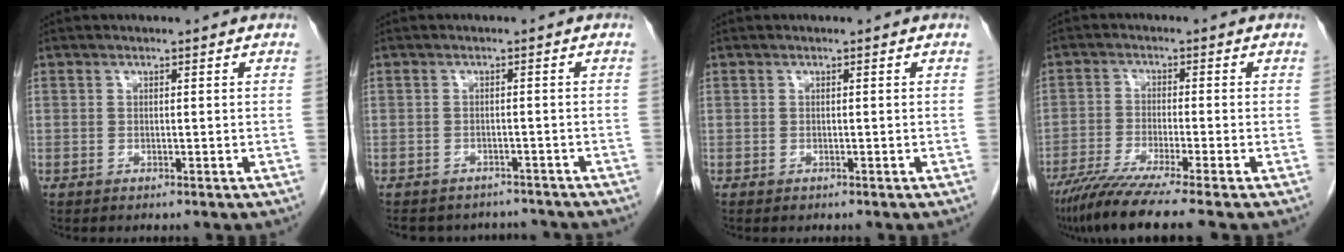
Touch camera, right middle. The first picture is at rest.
{"total": 8.4, "force": [-7.7, 3.1, 1.0], "torque": [-0.019, 0.012, -0.089]}
{"total": 0.0}
{"total": 9.5, "force": [-7.5, -1.3, 5.8], "torque": [-0.088, -0.033, -0.123]}